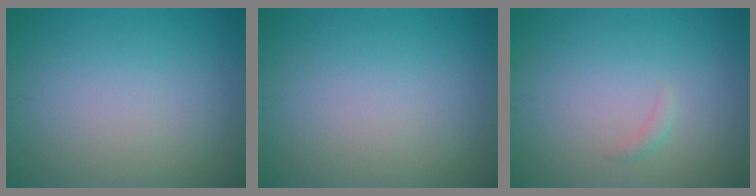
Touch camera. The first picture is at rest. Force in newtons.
{"total": 0.0}
{"total": 0.6, "press": 0.6, "slide": 0.0}